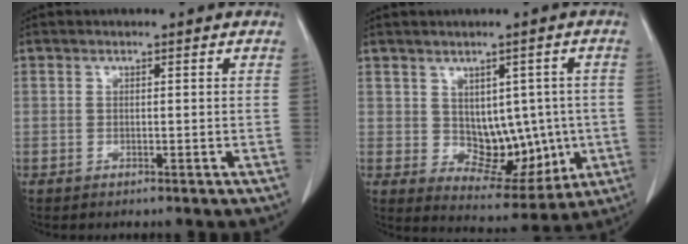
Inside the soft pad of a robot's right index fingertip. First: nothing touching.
{"total": 9.1, "force": [-0.1, 6.0, 6.8], "torque": [-0.076, 0.010, 0.024]}